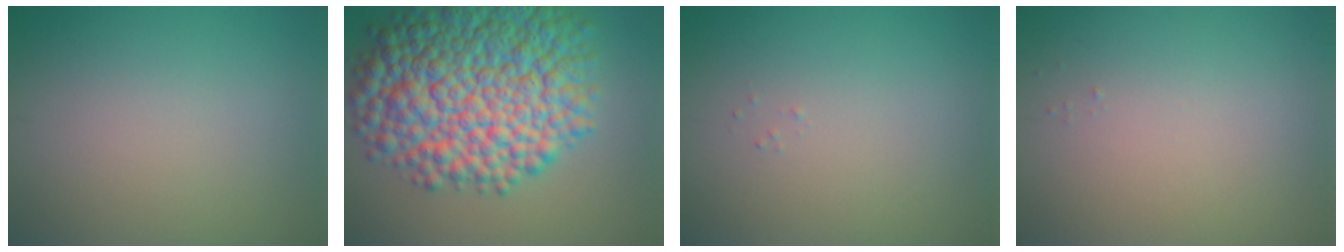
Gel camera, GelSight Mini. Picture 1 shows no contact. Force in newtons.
{"total": 14.0, "press": 14.0, "slide": 0.2}
{"total": 0.0}
{"total": 0.0}